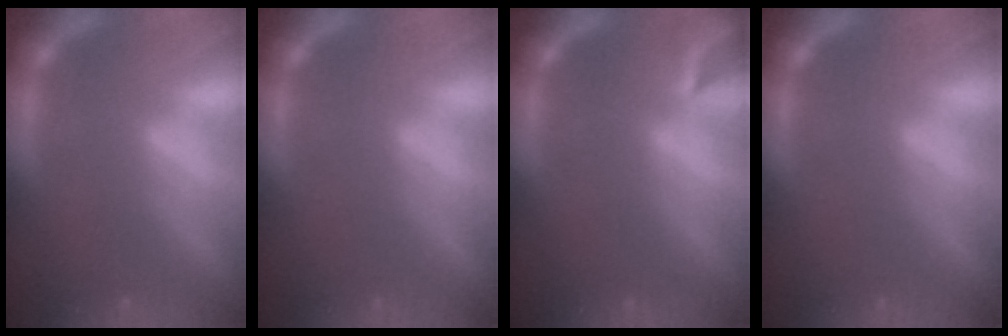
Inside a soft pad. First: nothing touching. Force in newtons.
{"total": 0.0}
{"total": 2.4}
{"total": 0.0}